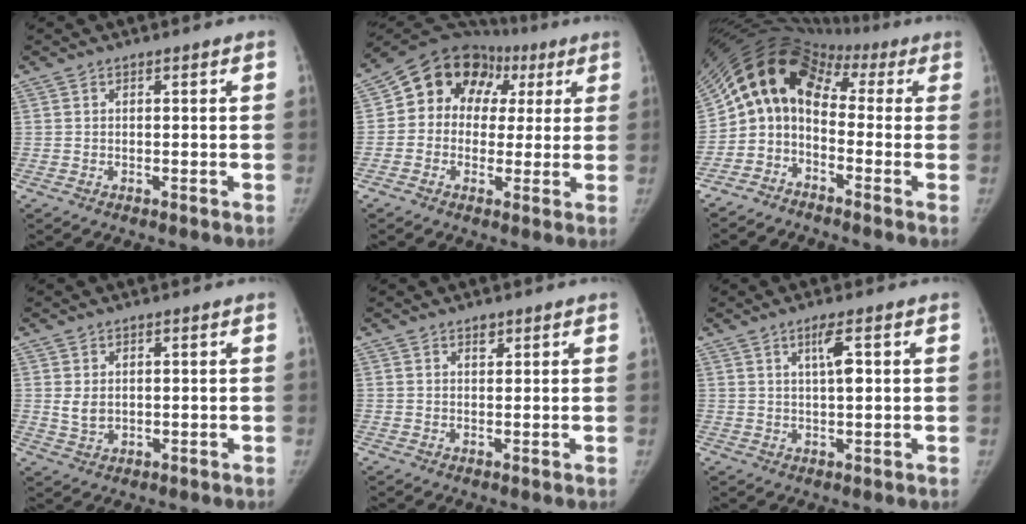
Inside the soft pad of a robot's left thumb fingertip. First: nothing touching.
{"total": 15.6, "force": [3.9, 12.7, 8.1], "torque": [-0.085, 0.042, 0.054]}
{"total": 11.6, "force": [-0.8, 9.1, 7.1], "torque": [-0.100, 0.084, -0.029]}
{"total": 2.9, "force": [0.5, 2.1, 1.9], "torque": [-0.027, -0.005, 0.016]}
{"total": 1.5, "force": [0.9, 0.9, 0.7], "torque": [-0.001, -0.004, 0.013]}
{"total": 4.3, "force": [1.4, 1.1, 3.9], "torque": [-0.066, 0.000, 0.025]}